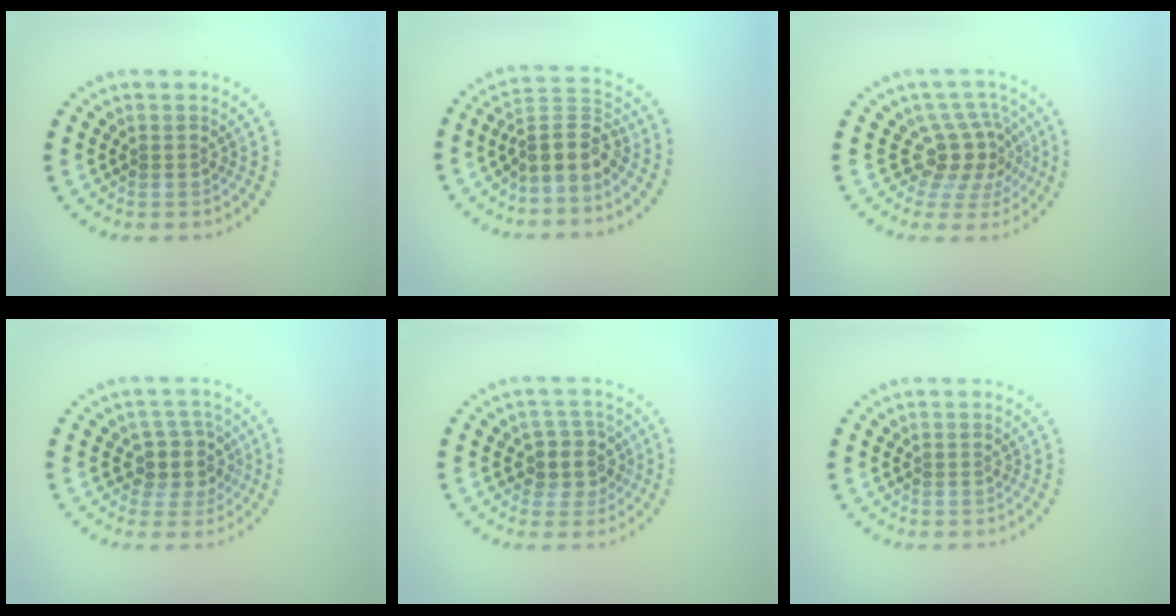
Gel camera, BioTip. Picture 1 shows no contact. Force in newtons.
{"total": 3.9, "press": 3.4, "slide": 1.9}
{"total": 3.9, "press": 2.7, "slide": 2.9}
{"total": 2.9, "press": 2.5, "slide": 1.5}
{"total": 3.0, "press": 2.7, "slide": 1.4}
{"total": 0.0}